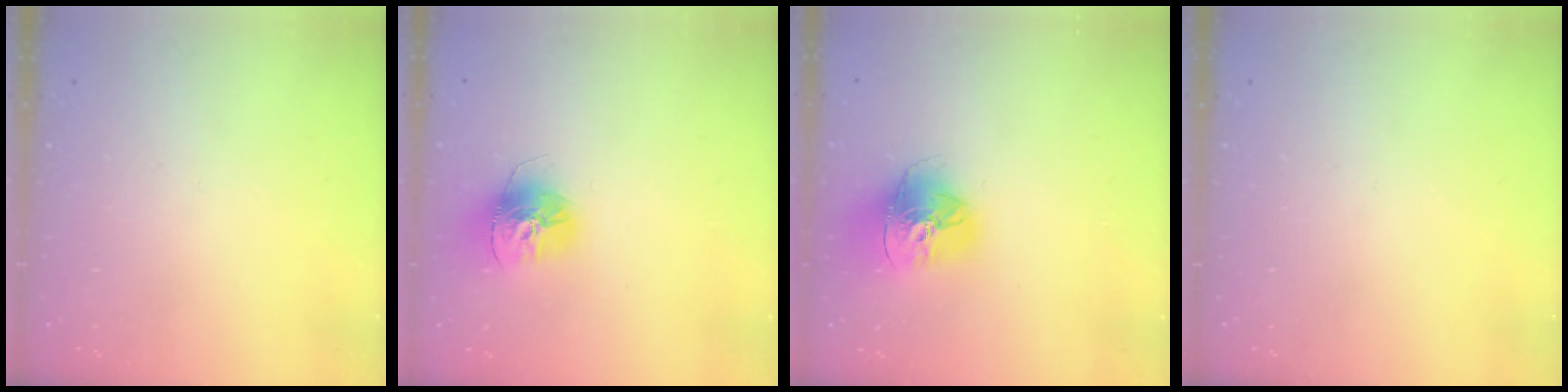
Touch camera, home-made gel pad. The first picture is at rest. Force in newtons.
{"total": 14.6, "press": 14.6, "slide": 1.5}
{"total": 15.3, "press": 15.3, "slide": 1.5}
{"total": 0.0}